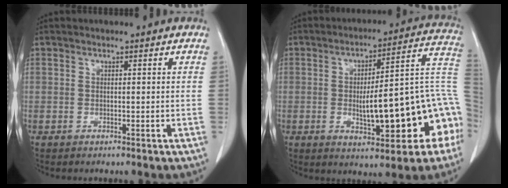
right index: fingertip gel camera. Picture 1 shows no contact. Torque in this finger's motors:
{"motor_torque": [1.40, -0.55, 0.63, 0.16]}